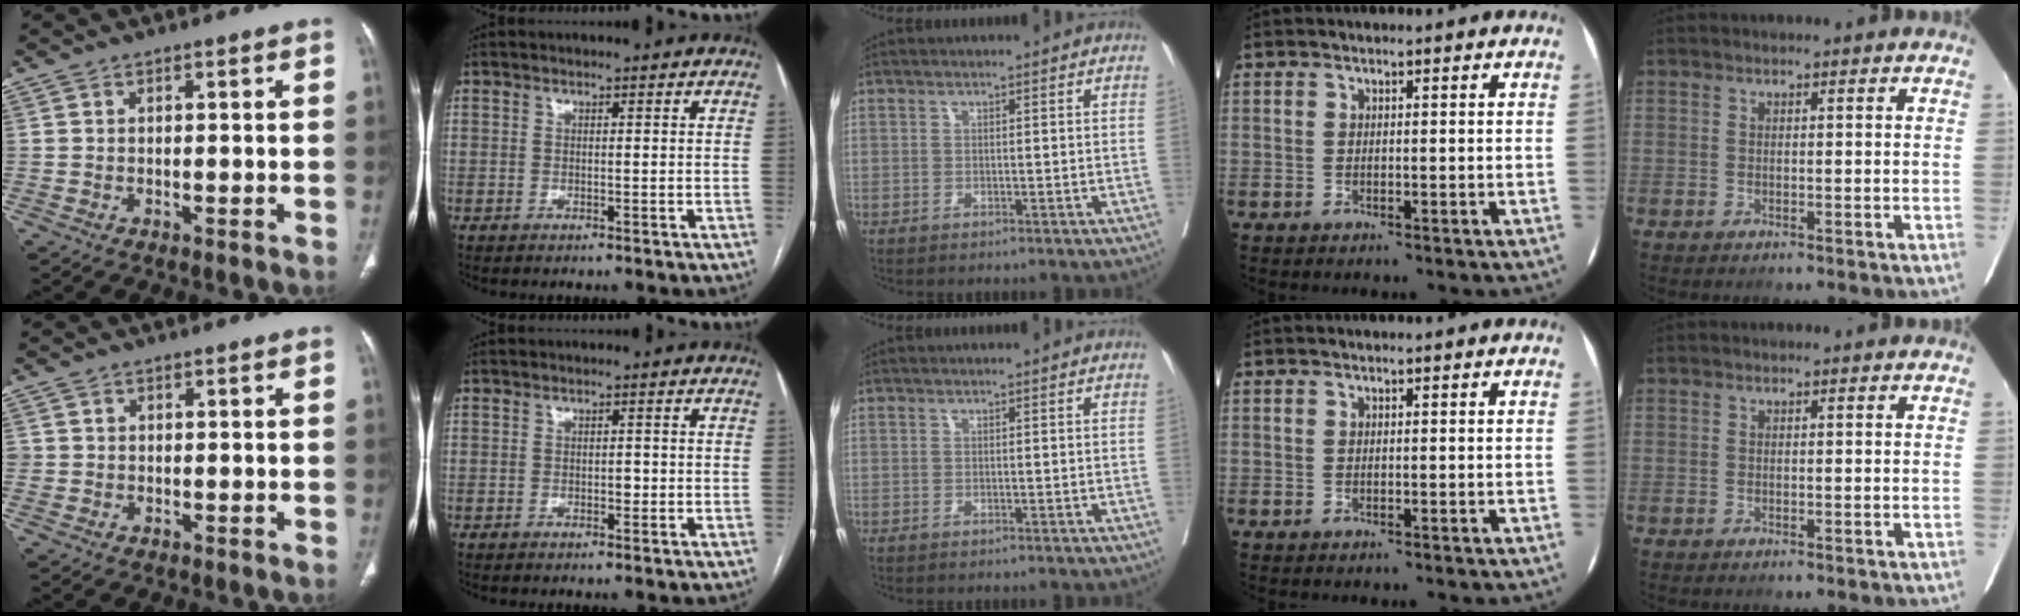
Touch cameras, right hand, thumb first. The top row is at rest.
{"thumb": {"total": 1.2, "force": [0.0, 1.2, 0.0], "torque": [0.009, 0.005, -0.001]}, "index": {"total": 1.0, "force": [-0.2, 0.6, 0.7], "torque": [-0.009, 0.002, -0.003]}}